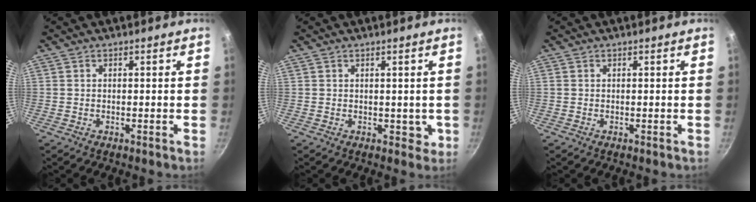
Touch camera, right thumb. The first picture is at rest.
{"total": 2.3, "force": [0.2, 1.8, 1.4], "torque": [-0.008, 0.001, 0.006]}
{"total": 0.0}